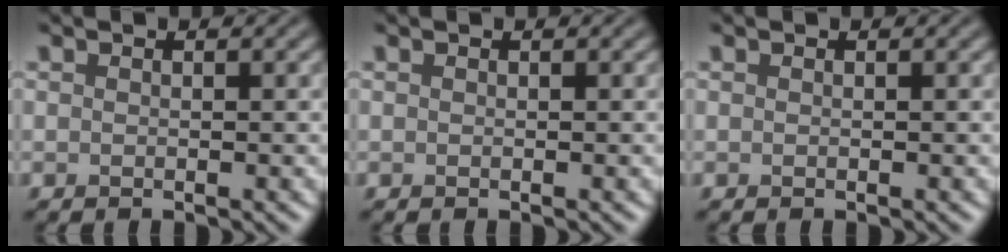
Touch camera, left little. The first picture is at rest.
{"total": 0.0}
{"total": 0.0}